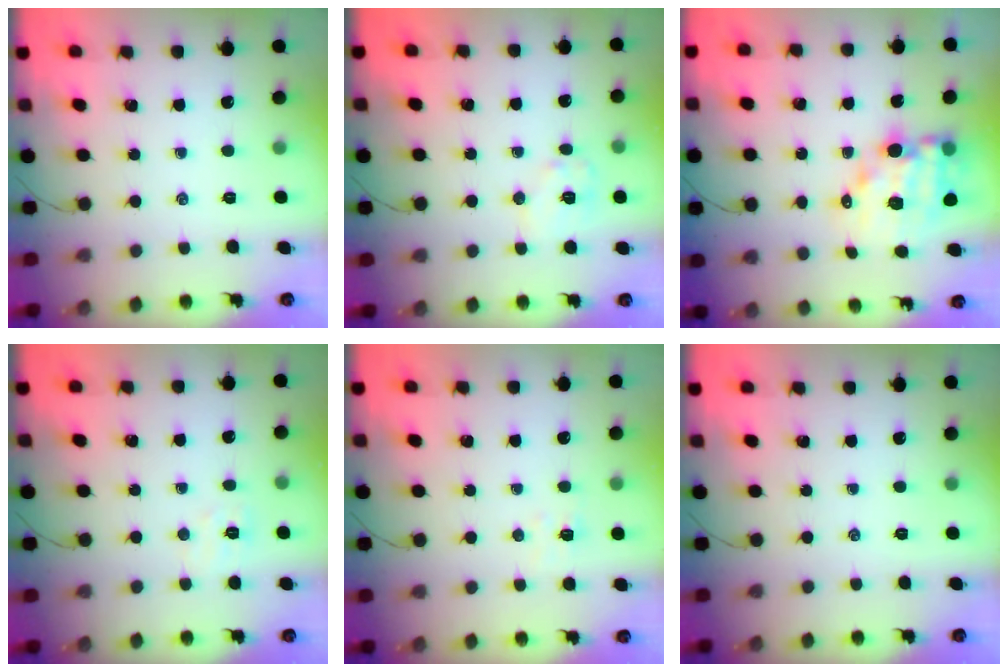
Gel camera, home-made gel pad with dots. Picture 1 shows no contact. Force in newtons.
{"total": 7.1, "press": 7.1, "slide": 0.5}
{"total": 12.5, "press": 11.9, "slide": 3.6}
{"total": 4.1, "press": 4.0, "slide": 1.0}
{"total": 4.0, "press": 3.9, "slide": 1.0}
{"total": 0.0}